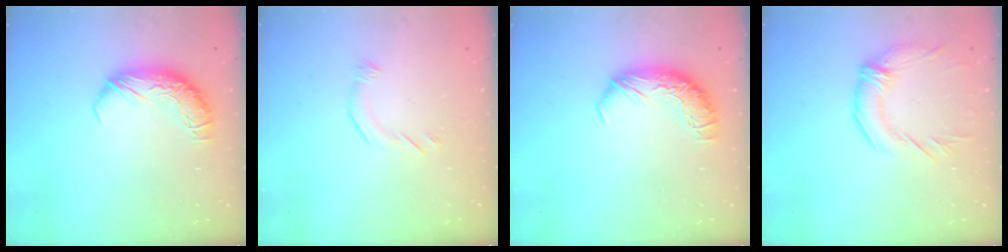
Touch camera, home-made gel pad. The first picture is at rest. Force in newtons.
{"total": 5.7, "press": 5.6, "slide": 1.0}
{"total": 0.0}
{"total": 2.8, "press": 1.9, "slide": 2.2}